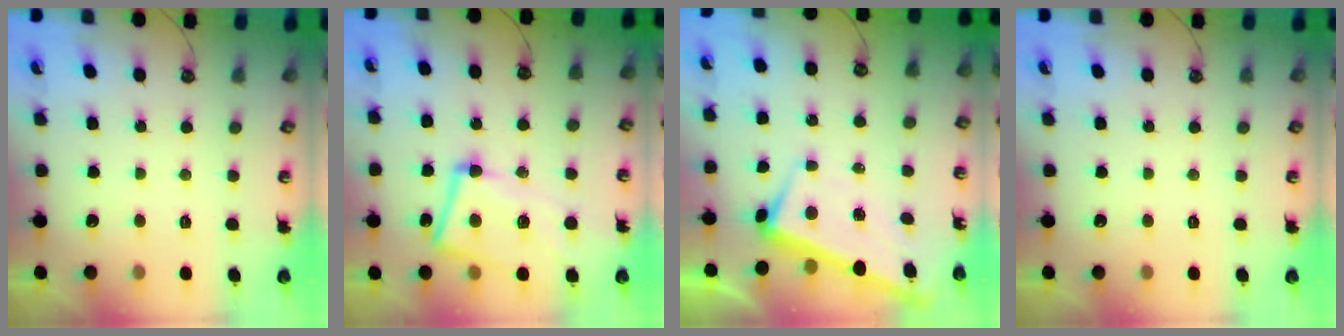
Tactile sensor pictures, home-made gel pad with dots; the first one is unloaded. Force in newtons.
{"total": 9.4, "press": 9.1, "slide": 2.1}
{"total": 1.7, "press": 1.6, "slide": 0.5}
{"total": 0.0}